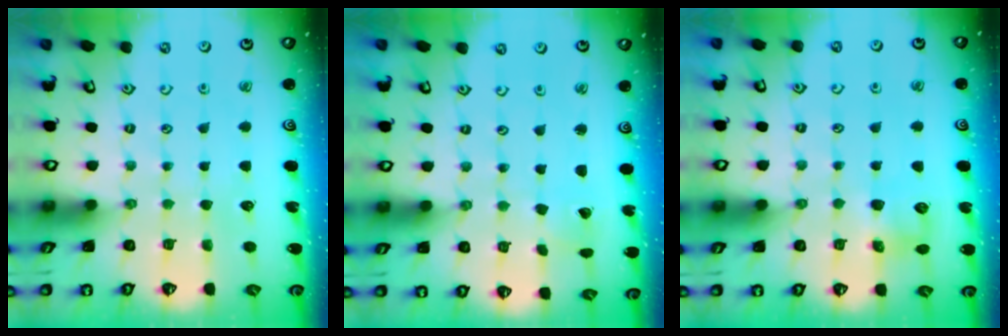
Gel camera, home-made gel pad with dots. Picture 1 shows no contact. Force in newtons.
{"total": 1.5, "press": 1.5, "slide": 0.1}
{"total": 6.5, "press": 6.5, "slide": 0.5}